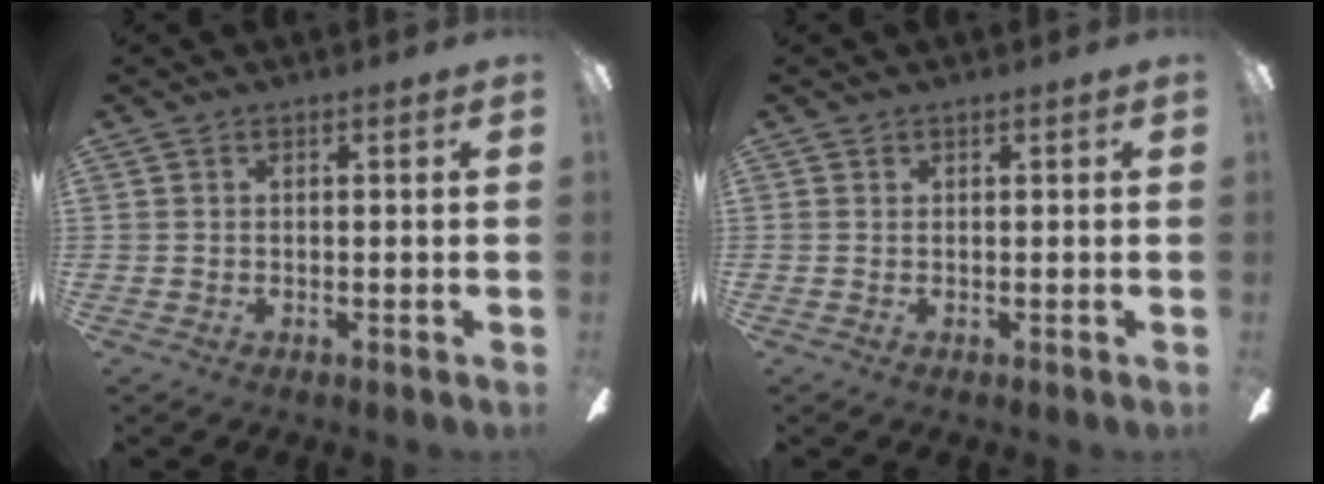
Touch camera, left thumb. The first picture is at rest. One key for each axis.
{"total": 0.0}